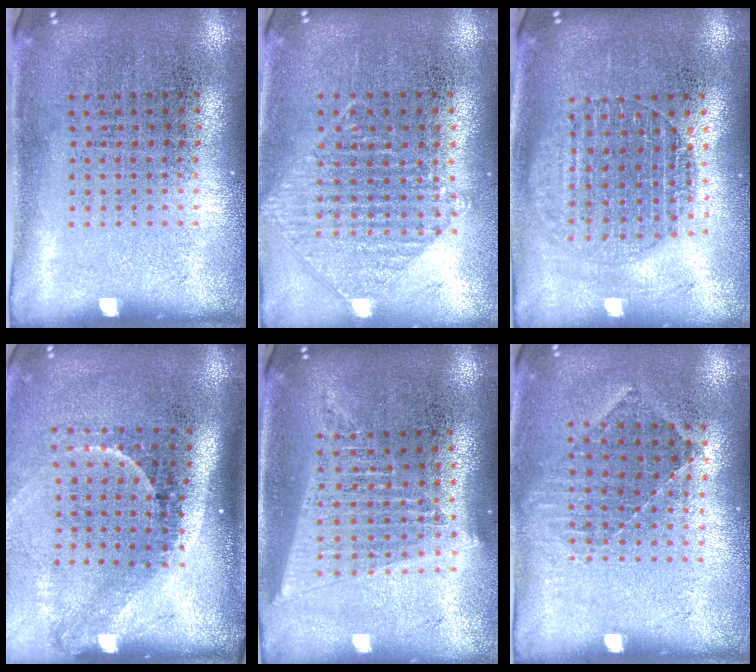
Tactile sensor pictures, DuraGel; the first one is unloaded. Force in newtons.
{"total": 0.9, "press": 0.9, "slide": 0.1}
{"total": 1.6, "press": 1.4, "slide": 0.8}
{"total": 2.2, "press": 1.4, "slide": 1.6}
{"total": 1.8, "press": 1.6, "slide": 0.9}
{"total": 0.8, "press": 0.8, "slide": 0.2}